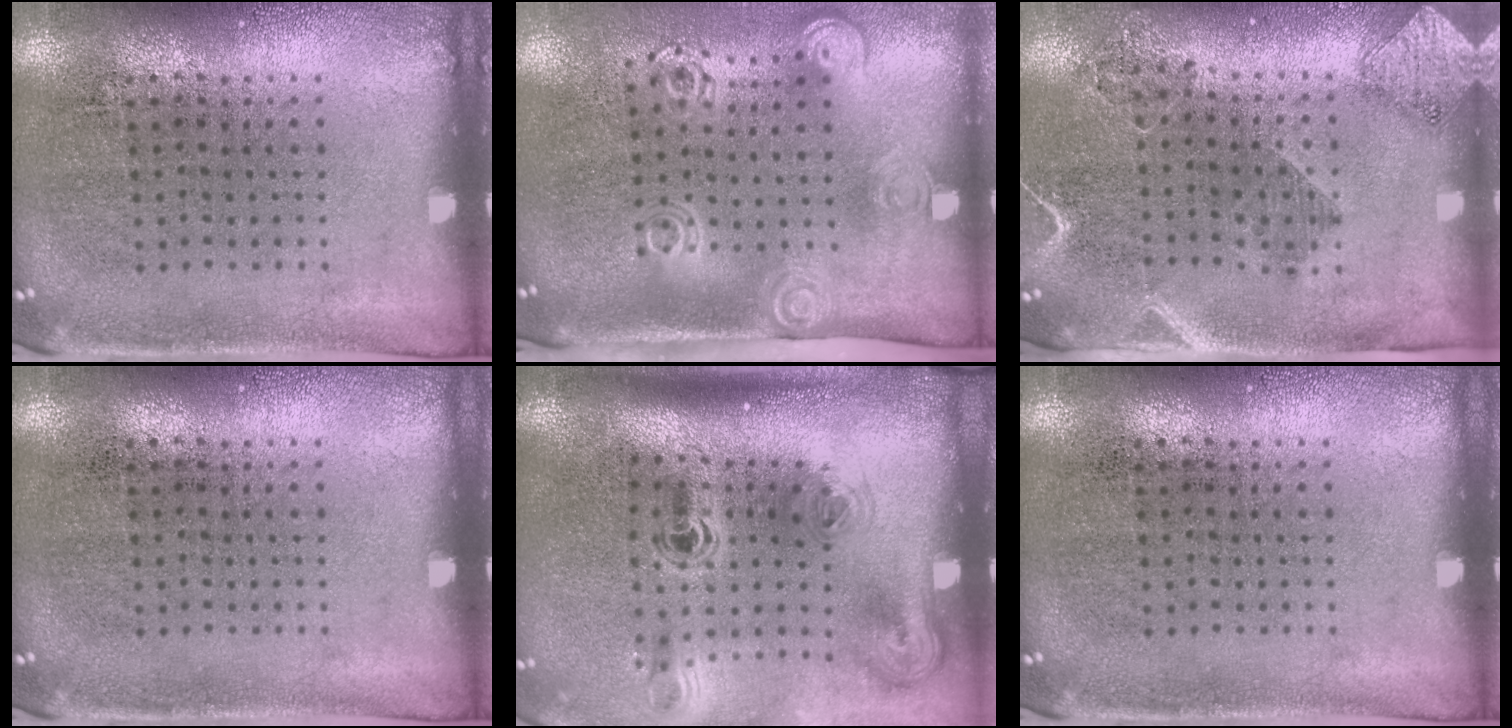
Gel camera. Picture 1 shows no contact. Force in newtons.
{"total": 2.0, "press": 1.4, "slide": 1.5}
{"total": 1.8, "press": 1.7, "slide": 0.8}
{"total": 0.0}
{"total": 2.3, "press": 1.5, "slide": 1.8}
{"total": 0.0}